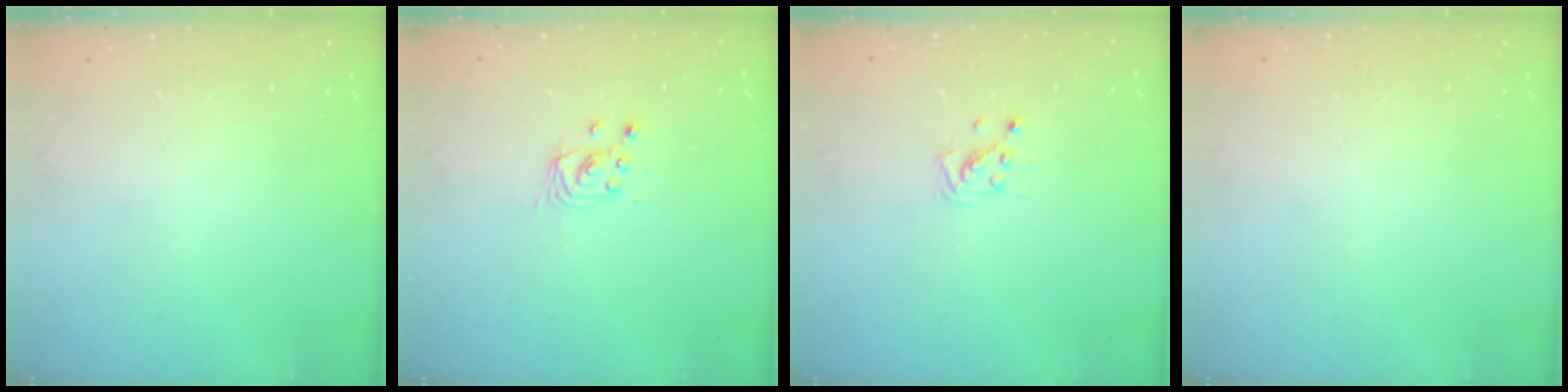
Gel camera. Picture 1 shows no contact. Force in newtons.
{"total": 2.7, "press": 2.7, "slide": 0.2}
{"total": 4.3, "press": 4.1, "slide": 1.2}
{"total": 0.0}